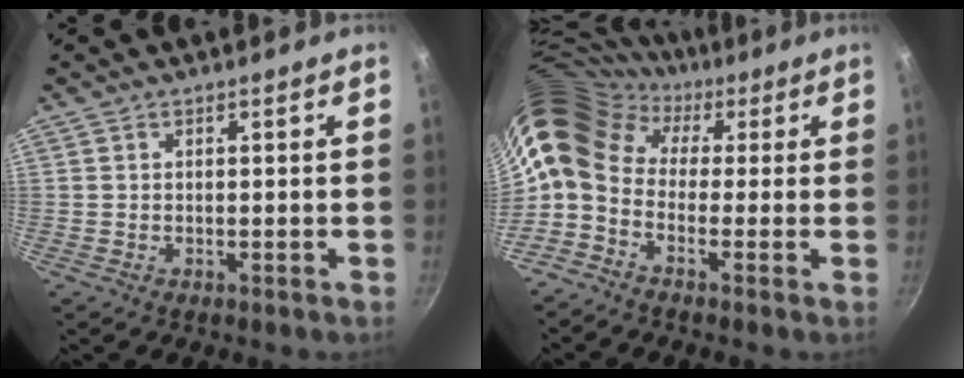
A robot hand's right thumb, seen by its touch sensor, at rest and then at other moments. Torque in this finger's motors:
{"motor_torque": [0.28, 0.68, 1.47, -1.02, 0.56]}